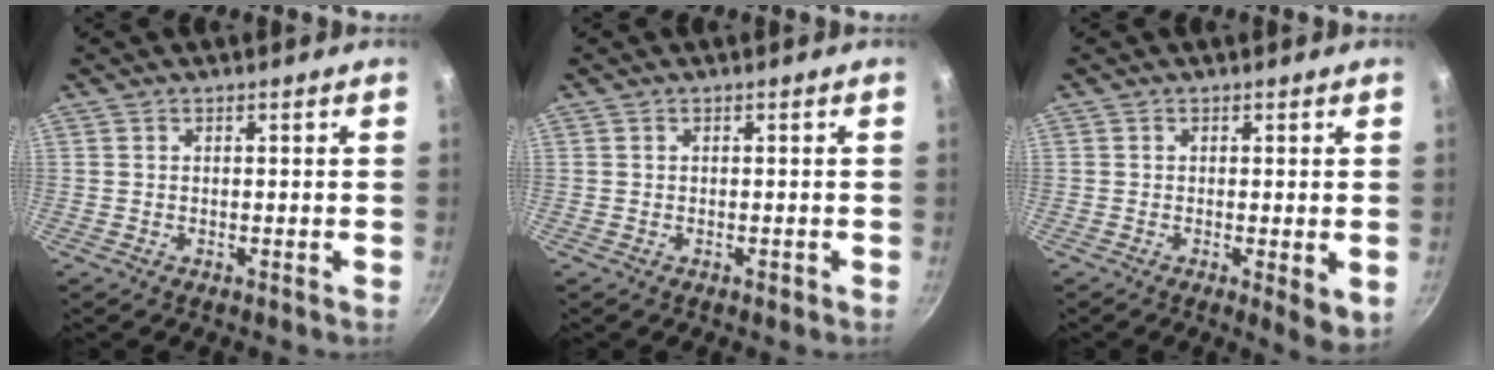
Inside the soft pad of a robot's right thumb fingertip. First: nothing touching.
{"total": 0.5, "force": [-0.3, 0.3, 0.3], "torque": [0.001, 0.001, -0.007]}
{"total": 4.1, "force": [-0.9, 1.1, 3.9], "torque": [-0.059, -0.014, -0.015]}